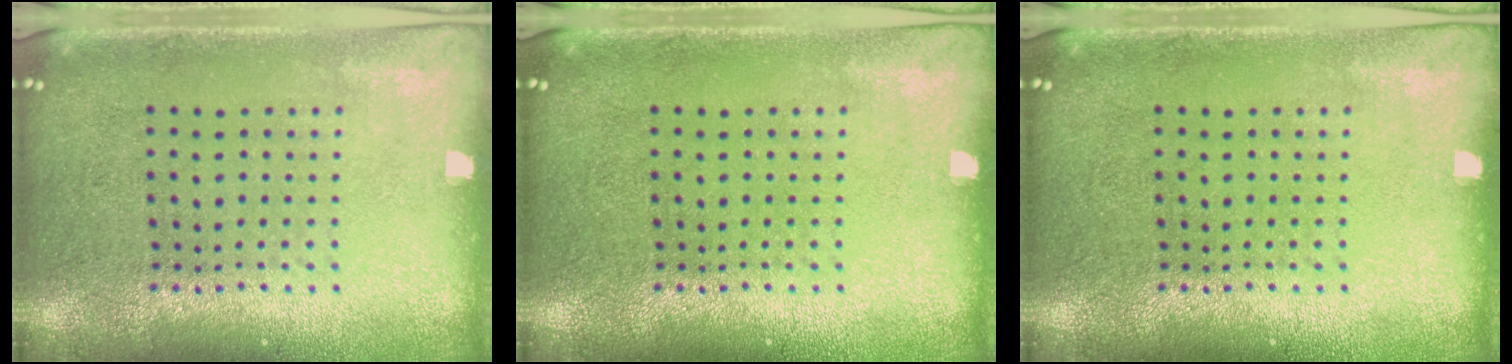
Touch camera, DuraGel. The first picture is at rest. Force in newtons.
{"total": 0.0}
{"total": 0.0}